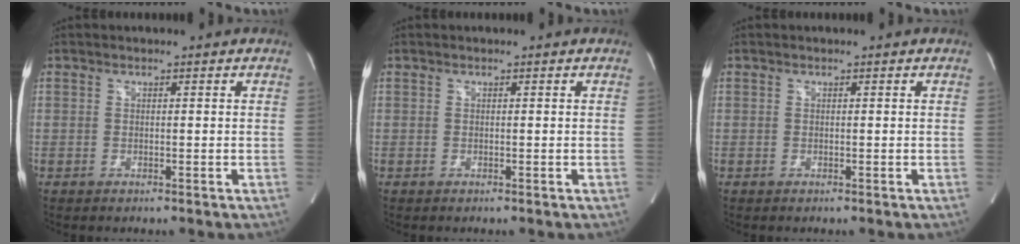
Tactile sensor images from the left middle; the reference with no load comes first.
{"total": 0.0}
{"total": 0.0}